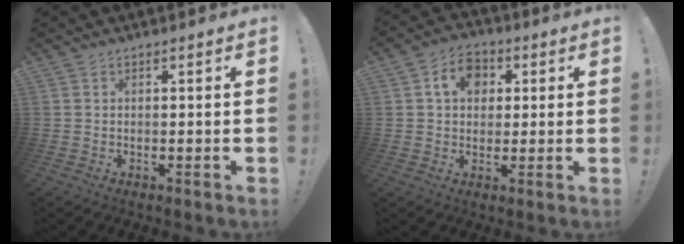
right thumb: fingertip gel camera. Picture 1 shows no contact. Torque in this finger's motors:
{"motor_torque": [1.11, 1.05, 0.05, -0.05, 0.00]}